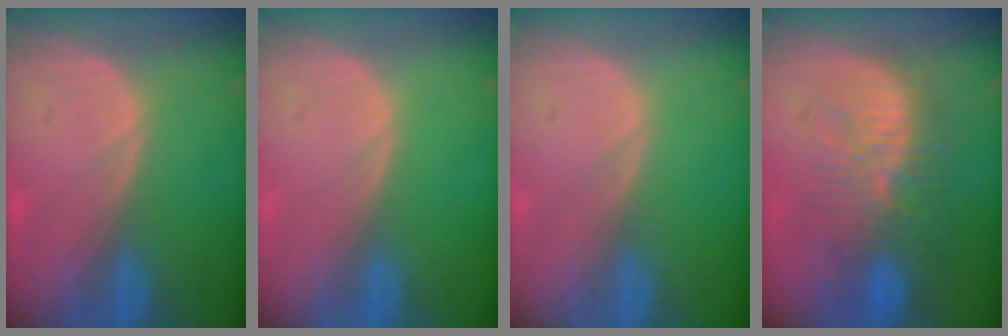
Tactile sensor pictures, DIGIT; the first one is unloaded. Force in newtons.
{"total": 0.0}
{"total": 0.0}
{"total": 10.4, "press": 9.6, "slide": 3.8}